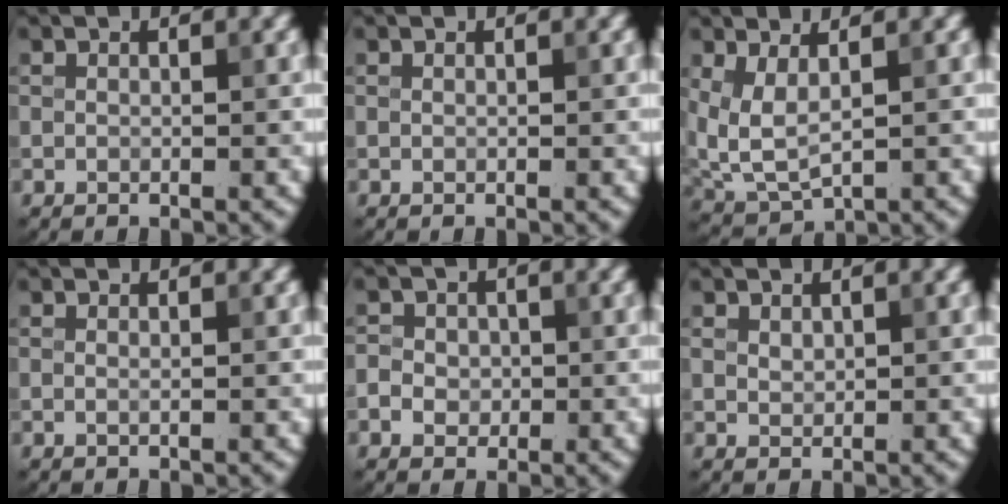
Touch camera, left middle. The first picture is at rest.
{"total": 0.0}
{"total": 3.7, "force": [1.1, 1.9, 2.9], "torque": [-0.073, -0.010, 0.028]}
{"total": 0.0}
{"total": 2.6, "force": [-0.3, 2.3, 1.0], "torque": [-0.006, 0.005, -0.013]}
{"total": 0.9, "force": [0.5, 0.7, 0.4], "torque": [-0.010, -0.002, 0.012]}